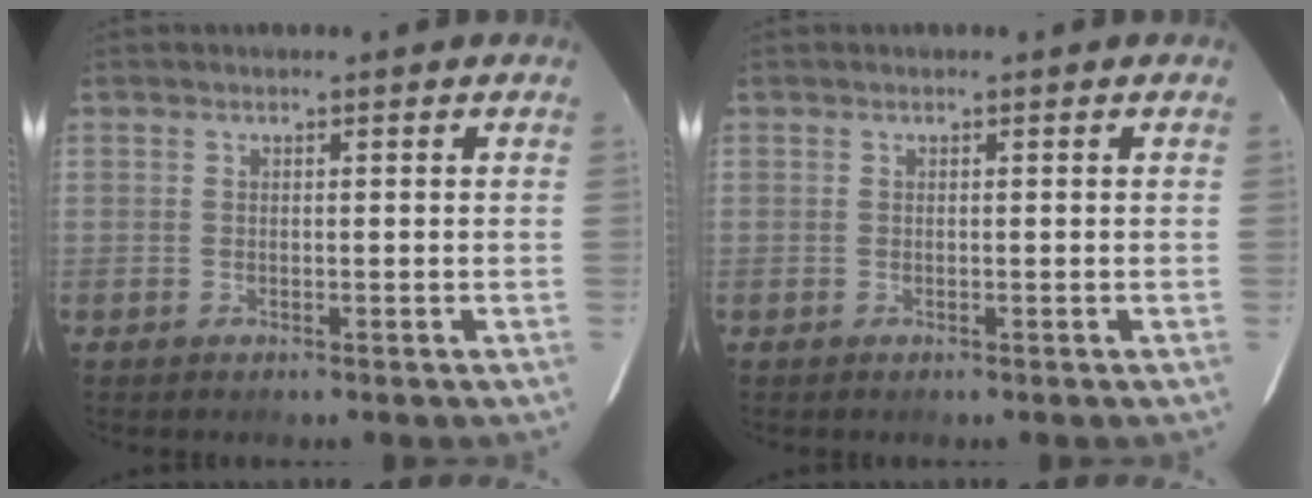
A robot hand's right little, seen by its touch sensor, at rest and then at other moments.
{"total": 0.0}